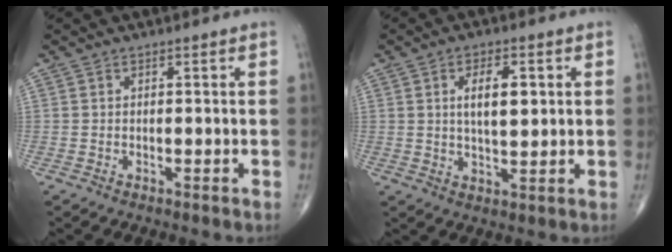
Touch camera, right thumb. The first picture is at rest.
{"total": 7.1, "force": [1.6, 3.1, 6.2], "torque": [-0.095, -0.008, 0.028]}